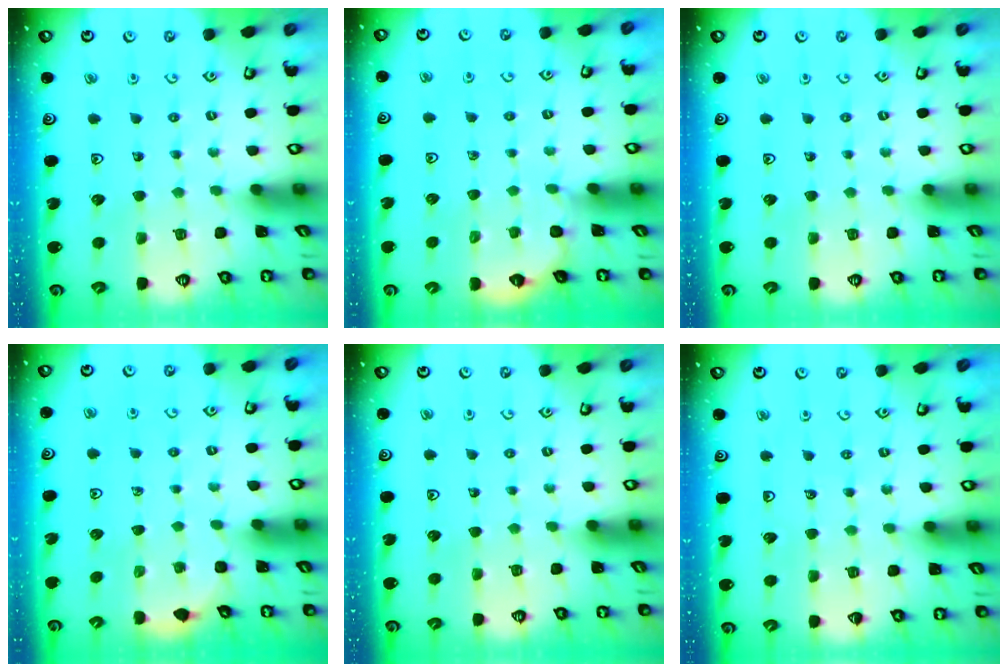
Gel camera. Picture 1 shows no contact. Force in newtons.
{"total": 3.0, "press": 2.9, "slide": 0.5}
{"total": 0.0}
{"total": 1.5, "press": 1.2, "slide": 1.0}
{"total": 0.0}
{"total": 2.4, "press": 2.4, "slide": 0.2}